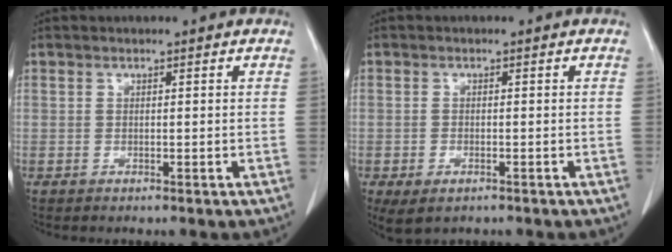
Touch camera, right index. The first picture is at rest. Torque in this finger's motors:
{"motor_torque": [0.62, -0.50, 0.00, -0.03]}